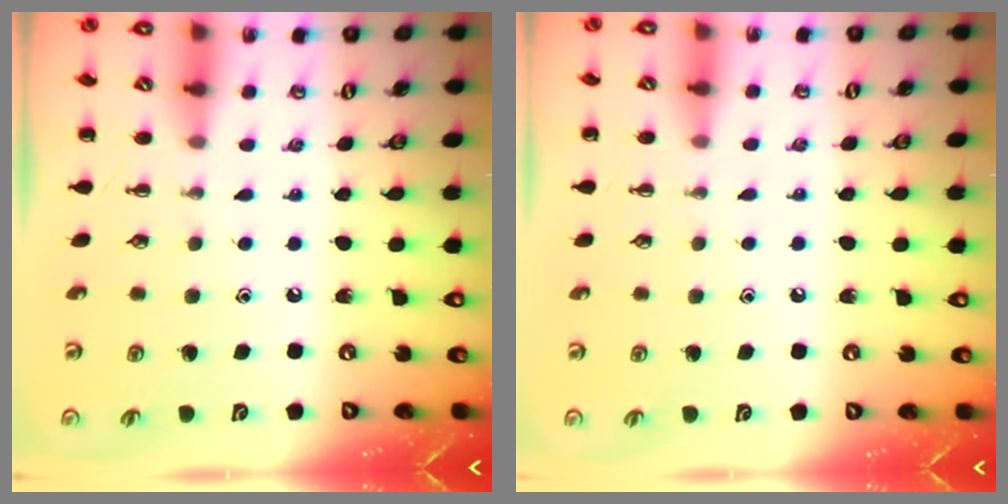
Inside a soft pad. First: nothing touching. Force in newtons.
{"total": 3.0, "press": 2.8, "slide": 1.1}